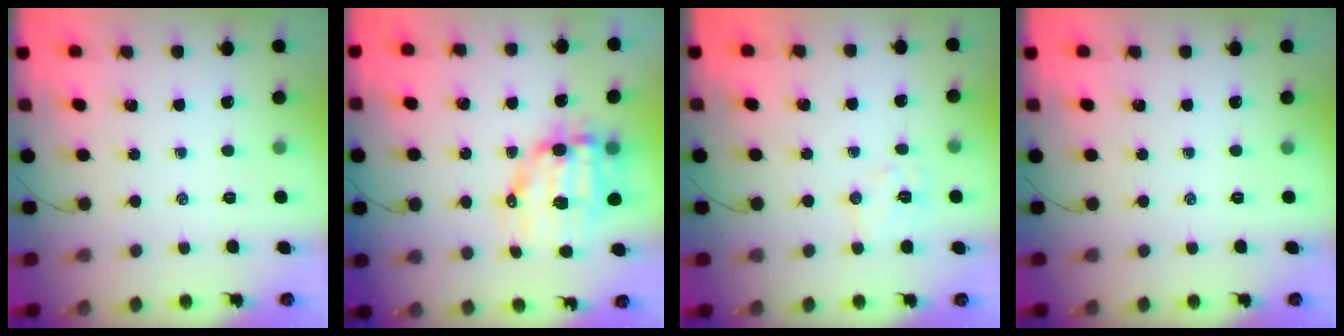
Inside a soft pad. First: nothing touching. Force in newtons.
{"total": 11.1, "press": 10.8, "slide": 2.4}
{"total": 5.6, "press": 5.5, "slide": 0.9}
{"total": 0.0}